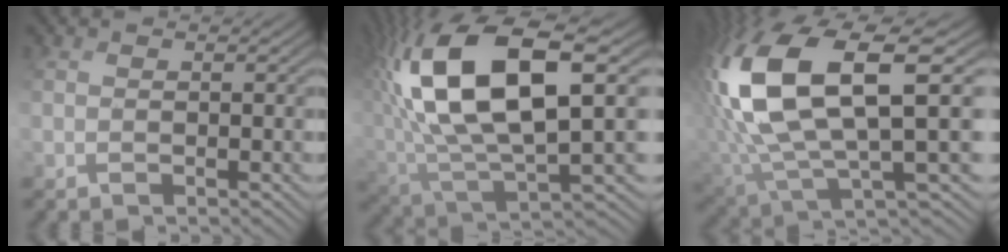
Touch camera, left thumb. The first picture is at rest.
{"total": 17.3, "force": [5.4, 7.3, 14.8], "torque": [-0.332, 0.015, 0.100]}
{"total": 15.8, "force": [3.4, 6.8, 13.8], "torque": [-0.326, -0.001, 0.067]}